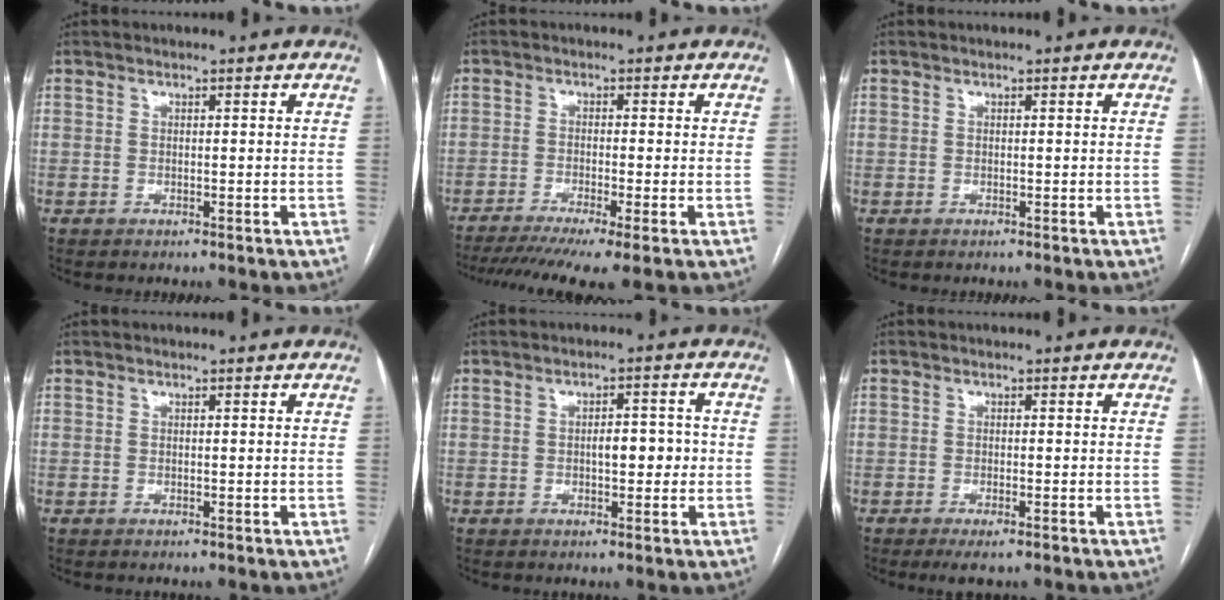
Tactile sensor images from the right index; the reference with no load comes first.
{"total": 10.7, "force": [-7.9, 0.1, 7.3], "torque": [-0.108, -0.018, -0.124]}
{"total": 0.0}
{"total": 0.0}
{"total": 4.0, "force": [-0.3, 1.7, 3.6], "torque": [-0.052, 0.010, -0.002]}
{"total": 2.8, "force": [-1.9, 0.5, 2.0], "torque": [-0.031, -0.005, -0.028]}